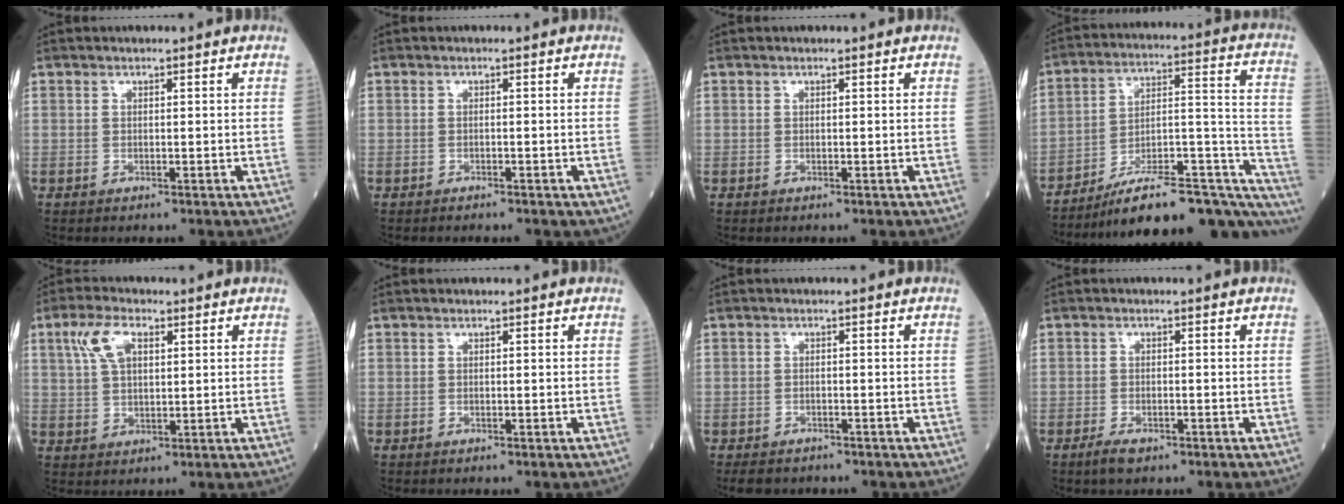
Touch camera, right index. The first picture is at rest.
{"total": 1.8, "force": [-1.5, 0.5, 0.9], "torque": [-0.015, -0.003, -0.013]}
{"total": 0.0}
{"total": 23.7, "force": [-18.2, 5.4, 14.2], "torque": [-0.122, 0.052, -0.265]}
{"total": 6.2, "force": [2.6, 2.8, 4.9], "torque": [-0.109, 0.016, 0.054]}
{"total": 0.0}
{"total": 4.0, "force": [-3.3, 2.0, 0.9], "torque": [-0.013, 0.000, -0.047]}
{"total": 2.5, "force": [-1.6, 1.0, 1.7], "torque": [-0.034, -0.002, -0.026]}